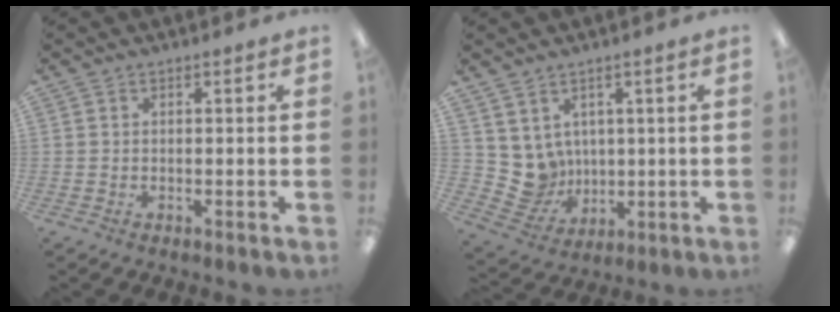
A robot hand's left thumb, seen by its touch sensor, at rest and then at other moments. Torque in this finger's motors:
{"motor_torque": [0.01, 0.18, 0.39, -0.48, 0.04]}